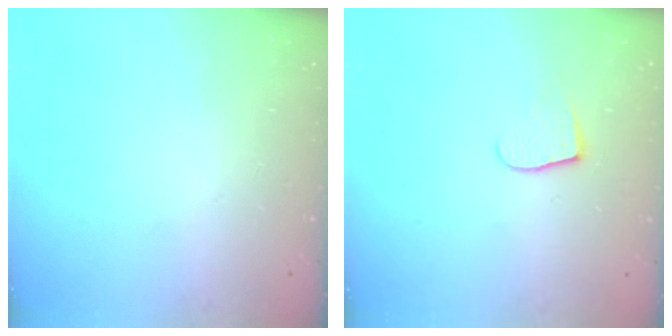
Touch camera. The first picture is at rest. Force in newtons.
{"total": 5.4, "press": 5.4, "slide": 0.5}